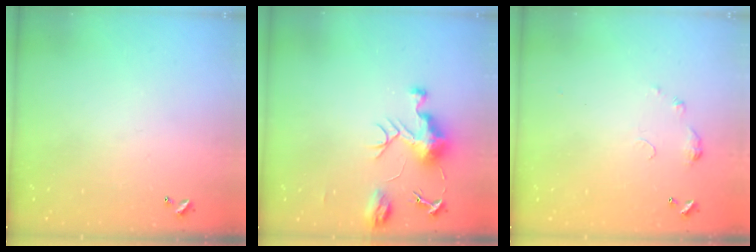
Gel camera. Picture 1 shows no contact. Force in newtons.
{"total": 9.1, "press": 9.1, "slide": 0.7}
{"total": 4.7, "press": 4.6, "slide": 0.7}